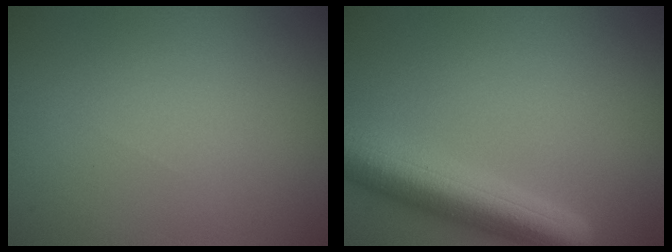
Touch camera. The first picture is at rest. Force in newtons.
{"total": 7.0, "press": 7.0, "slide": 0.3}